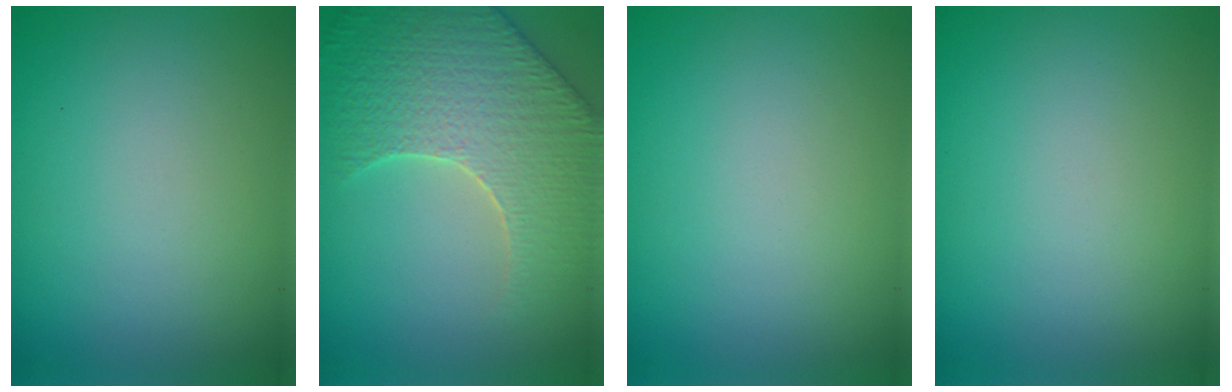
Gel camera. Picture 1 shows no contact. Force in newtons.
{"total": 6.6, "press": 5.7, "slide": 3.4}
{"total": 0.0}
{"total": 0.0}